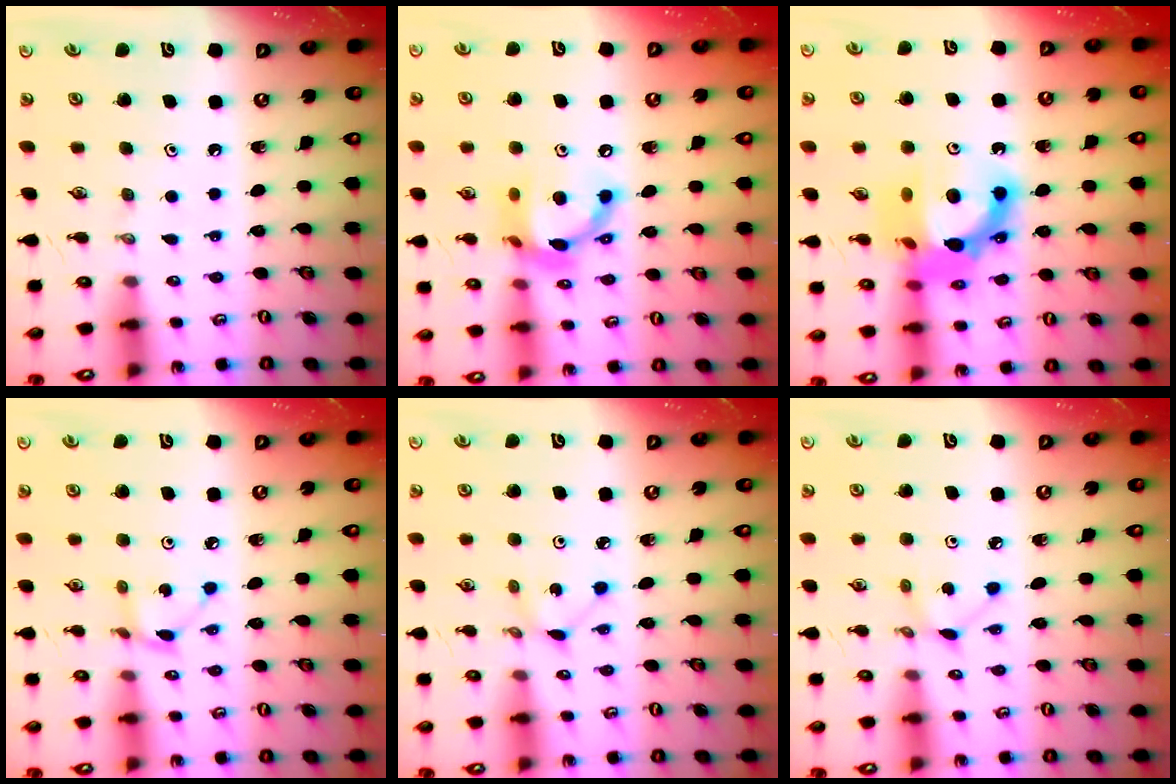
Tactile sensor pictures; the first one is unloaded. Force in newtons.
{"total": 13.1, "press": 13.1, "slide": 0.8}
{"total": 14.7, "press": 14.6, "slide": 1.6}
{"total": 2.6, "press": 2.6, "slide": 0.2}
{"total": 1.3, "press": 1.3, "slide": 0.2}
{"total": 3.3, "press": 3.3, "slide": 0.1}